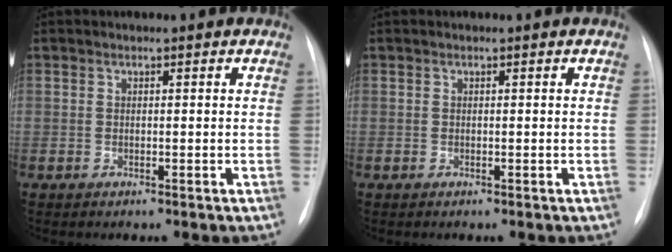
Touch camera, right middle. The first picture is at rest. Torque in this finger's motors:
{"motor_torque": [-0.02, -0.01, 0.01, 0.00]}